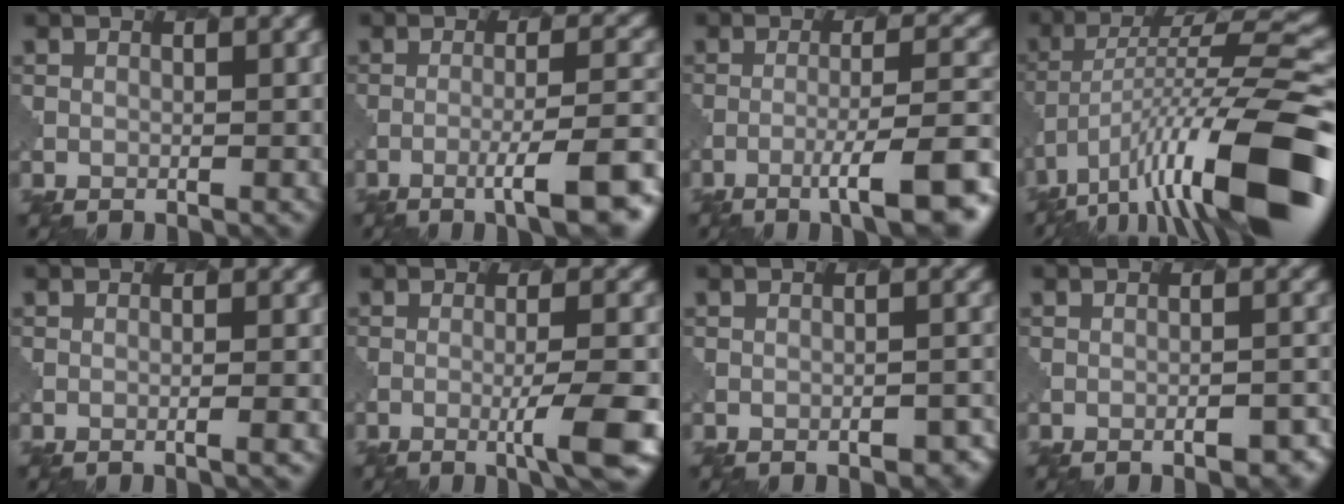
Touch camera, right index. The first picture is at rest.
{"total": 7.8, "force": [-4.0, 1.5, 6.5], "torque": [-0.086, 0.002, -0.055]}
{"total": 8.8, "force": [-4.7, 1.7, 7.2], "torque": [-0.098, 0.004, -0.065]}
{"total": 13.8, "force": [-6.6, 3.7, 11.6], "torque": [-0.191, 0.014, -0.103]}
{"total": 1.3, "force": [-0.3, 0.3, 1.2], "torque": [-0.009, 0.001, -0.009]}
{"total": 4.5, "force": [-1.4, 0.5, 4.3], "torque": [-0.060, 0.002, -0.026]}
{"total": 2.8, "force": [-2.0, 1.0, 1.6], "torque": [-0.024, 0.010, -0.015]}
{"total": 3.4, "force": [-2.2, 1.1, 2.3], "torque": [-0.029, 0.009, -0.020]}